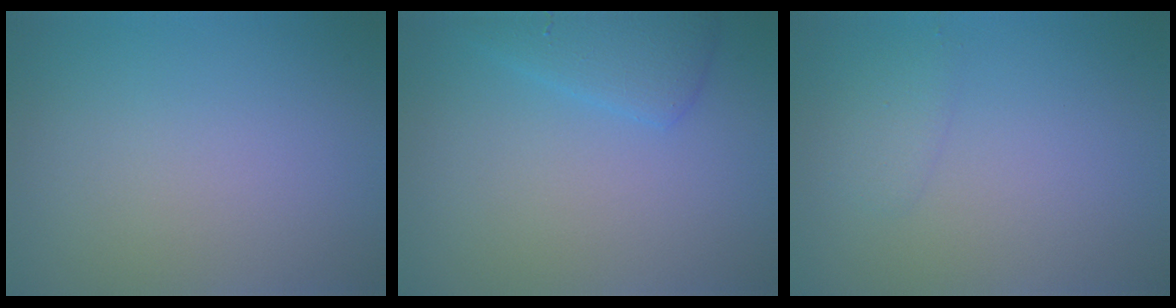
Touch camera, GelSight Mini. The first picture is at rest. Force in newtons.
{"total": 2.5, "press": 2.5, "slide": 0.2}
{"total": 1.2, "press": 1.2, "slide": 0.1}